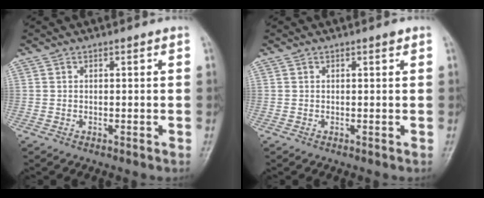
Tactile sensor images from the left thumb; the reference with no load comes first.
{"total": 0.6, "force": [0.4, 0.2, 0.5], "torque": [-0.006, -0.001, 0.003]}